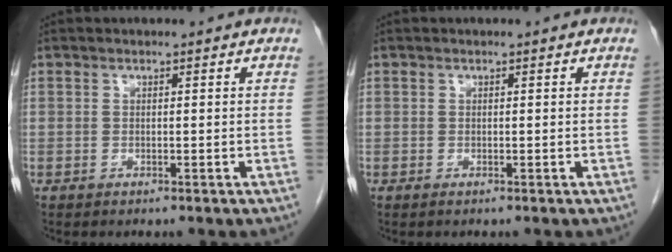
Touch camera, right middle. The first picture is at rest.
{"total": 0.0}